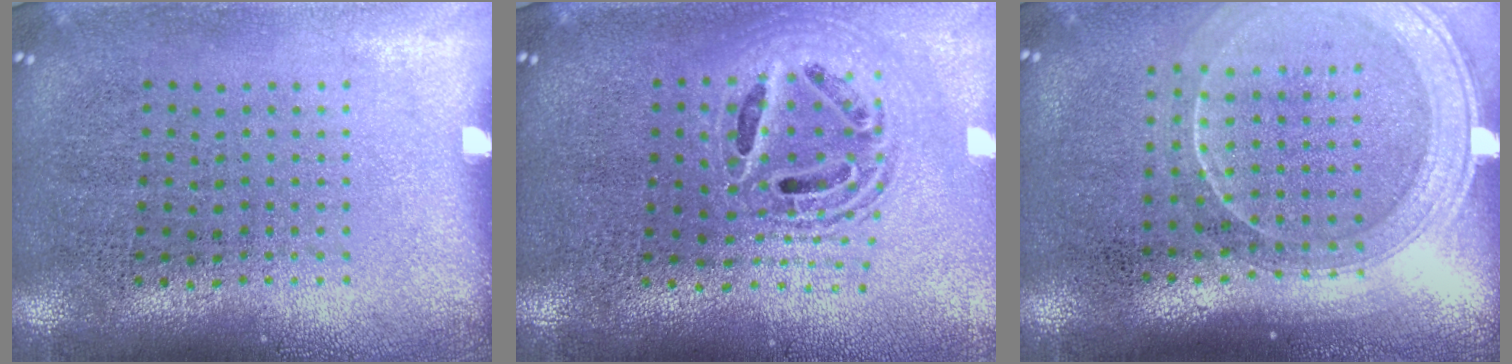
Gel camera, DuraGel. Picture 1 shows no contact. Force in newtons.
{"total": 1.9, "press": 1.5, "slide": 1.2}
{"total": 1.9, "press": 1.7, "slide": 0.9}